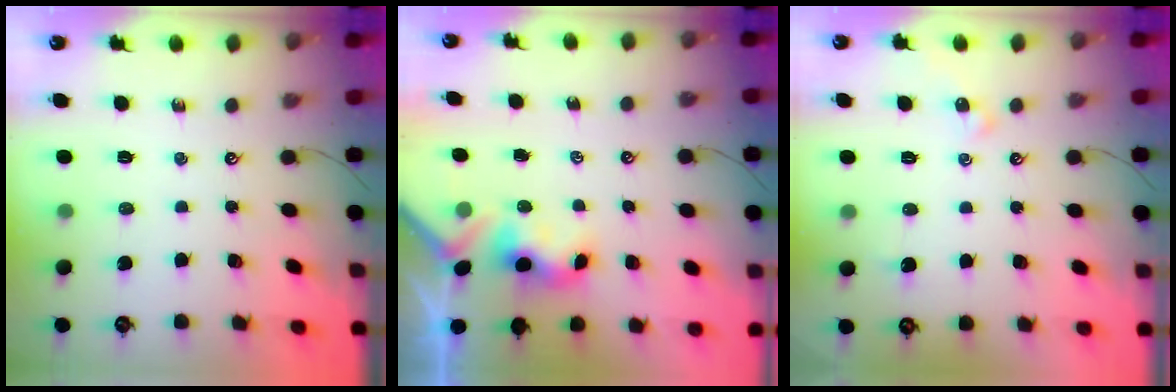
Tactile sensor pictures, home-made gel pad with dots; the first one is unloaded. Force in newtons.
{"total": 3.2, "press": 3.1, "slide": 0.4}
{"total": 1.8, "press": 1.7, "slide": 0.6}